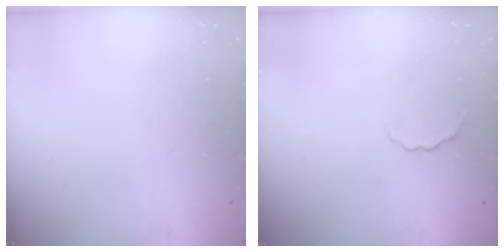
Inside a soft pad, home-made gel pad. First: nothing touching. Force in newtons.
{"total": 2.5, "press": 2.4, "slide": 0.6}